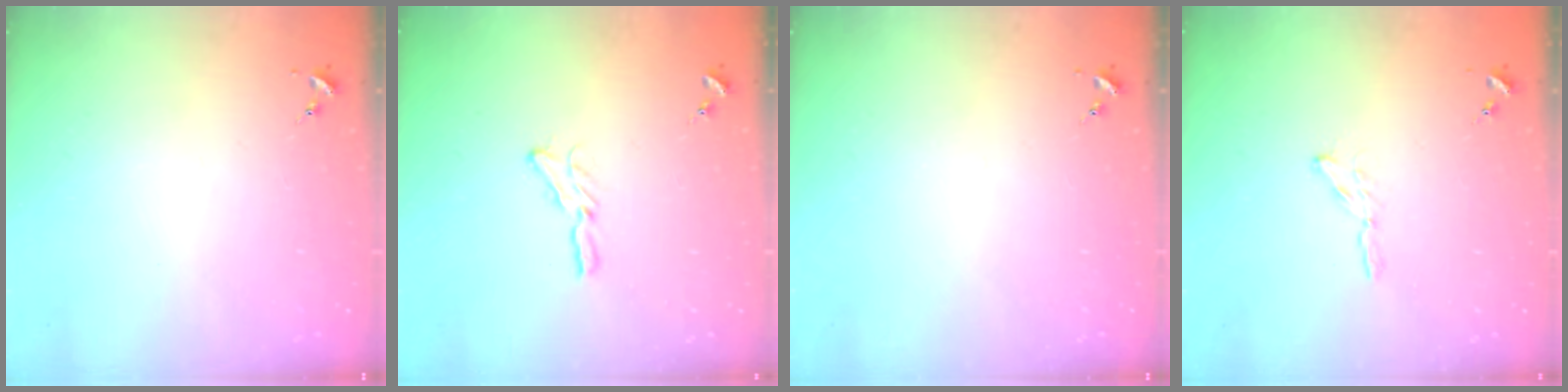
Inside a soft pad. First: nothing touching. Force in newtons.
{"total": 5.9, "press": 5.9, "slide": 0.5}
{"total": 0.0}
{"total": 2.4, "press": 2.4, "slide": 0.2}